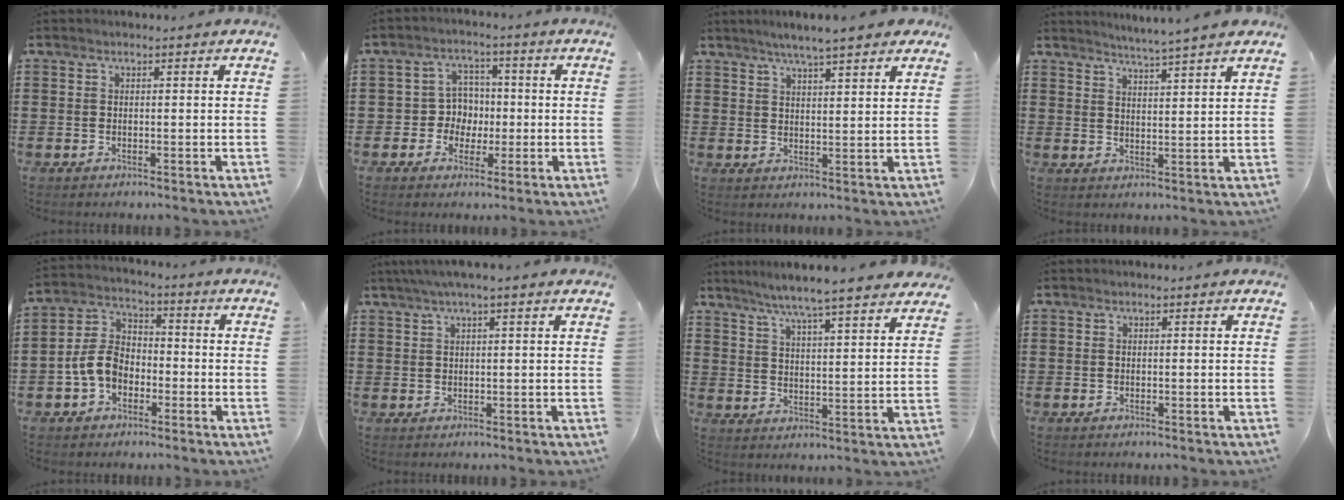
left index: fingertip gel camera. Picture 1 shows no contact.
{"total": 5.2, "force": [-0.6, 5.0, 1.4], "torque": [-0.047, 0.015, -0.014]}
{"total": 4.7, "force": [4.0, 0.2, 2.5], "torque": [-0.060, -0.006, 0.070]}
{"total": 3.7, "force": [3.5, -1.0, 0.6], "torque": [-0.023, -0.019, 0.061]}
{"total": 6.9, "force": [-2.6, 4.9, 4.1], "torque": [-0.103, 0.013, -0.057]}
{"total": 2.7, "force": [1.6, 0.0, 2.2], "torque": [-0.044, 0.002, 0.029]}
{"total": 6.2, "force": [5.6, -0.7, 2.5], "torque": [-0.069, -0.032, 0.094]}
{"total": 0.0}